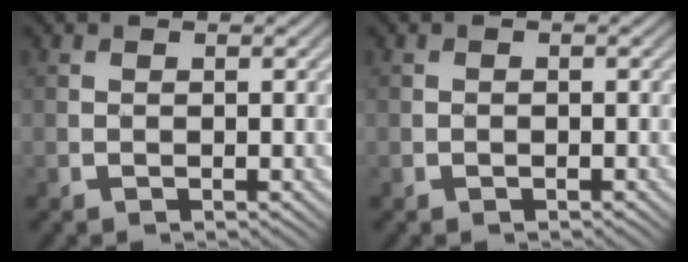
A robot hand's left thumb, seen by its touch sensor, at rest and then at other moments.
{"total": 0.0}